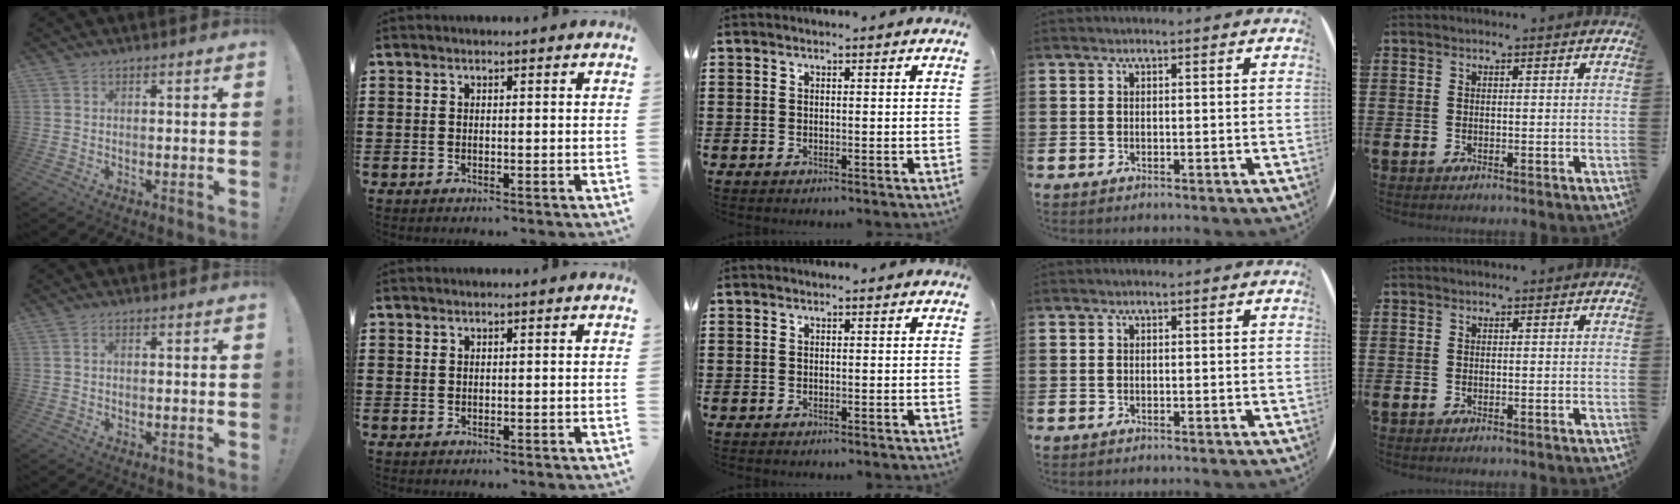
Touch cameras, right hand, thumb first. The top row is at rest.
{"thumb": {"total": 0.7, "force": [0.0, 0.4, 0.5], "torque": [-0.016, 0.005, 0.001]}, "index": {"total": 0.5, "force": [0.4, 0.4, 0.0], "torque": [-0.002, 0.001, 0.008]}}